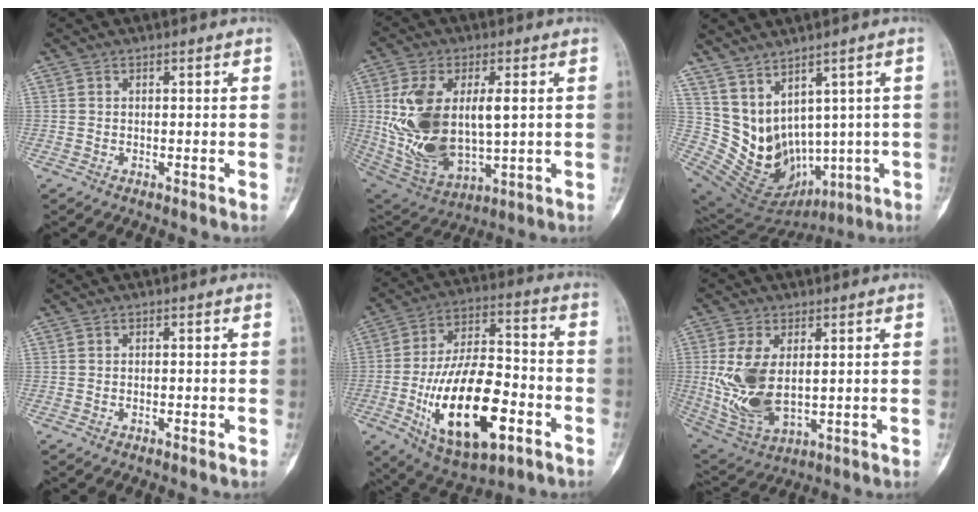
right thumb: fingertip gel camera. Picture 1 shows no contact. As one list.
[{"total": 19.7, "force": [1.7, 10.5, 16.6], "torque": [-0.321, -0.018, 0.051]}, {"total": 12.9, "force": [3.4, 9.7, 7.7], "torque": [-0.121, -0.001, 0.117]}, {"total": 0.8, "force": [-0.4, 0.2, 0.6], "torque": [-0.016, 0.006, -0.004]}, {"total": 22.7, "force": [-7.4, 10.3, 18.8], "torque": [-0.318, 0.031, -0.111]}, {"total": 13.3, "force": [1.0, 7.4, 11.0], "torque": [-0.224, -0.013, 0.038]}]